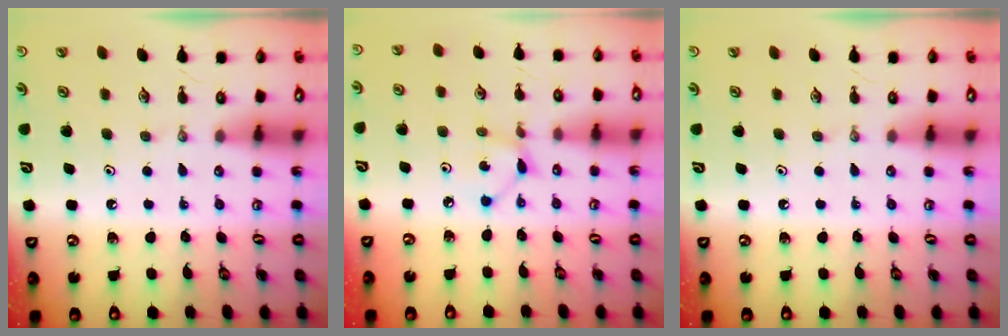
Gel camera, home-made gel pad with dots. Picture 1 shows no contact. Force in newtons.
{"total": 3.1, "press": 3.1, "slide": 0.2}
{"total": 0.0}